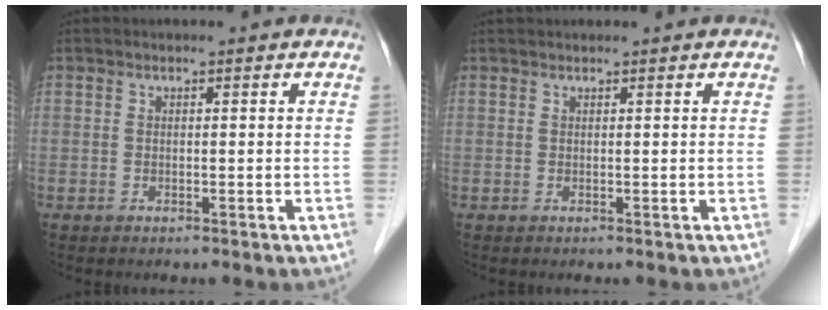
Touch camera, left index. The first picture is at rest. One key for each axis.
{"total": 1.7, "fx": 1.6, "fy": -0.1, "fz": 0.6, "tx": -0.004, "ty": 0.025, "tz": 0.031}